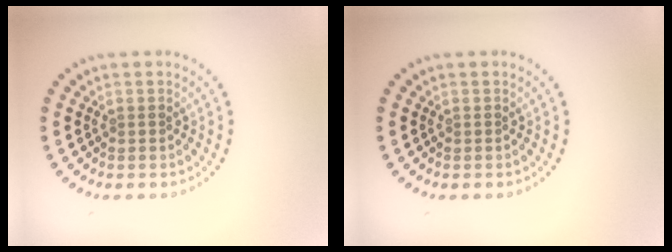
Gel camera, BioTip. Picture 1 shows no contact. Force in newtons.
{"total": 0.0}